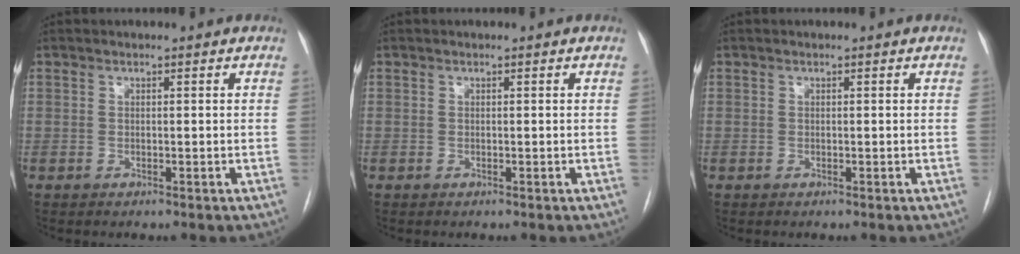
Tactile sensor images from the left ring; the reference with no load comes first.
{"total": 0.0}
{"total": 0.0}